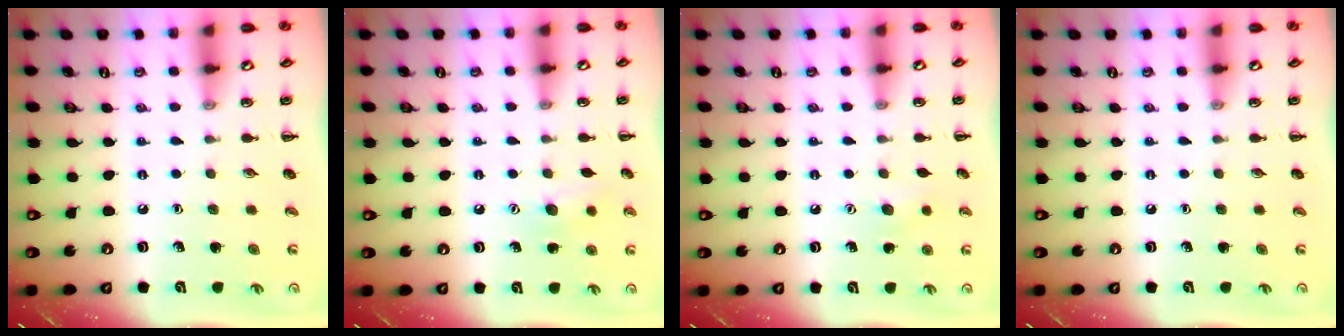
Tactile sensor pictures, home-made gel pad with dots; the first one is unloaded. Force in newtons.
{"total": 8.6, "press": 8.4, "slide": 1.7}
{"total": 5.5, "press": 5.4, "slide": 1.1}
{"total": 0.0}